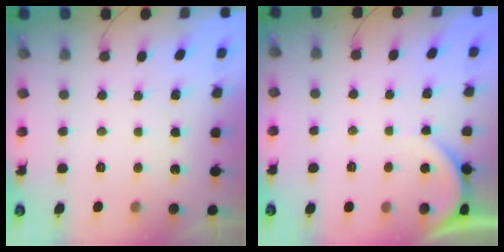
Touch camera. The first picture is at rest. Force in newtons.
{"total": 2.8, "press": 2.8, "slide": 0.5}